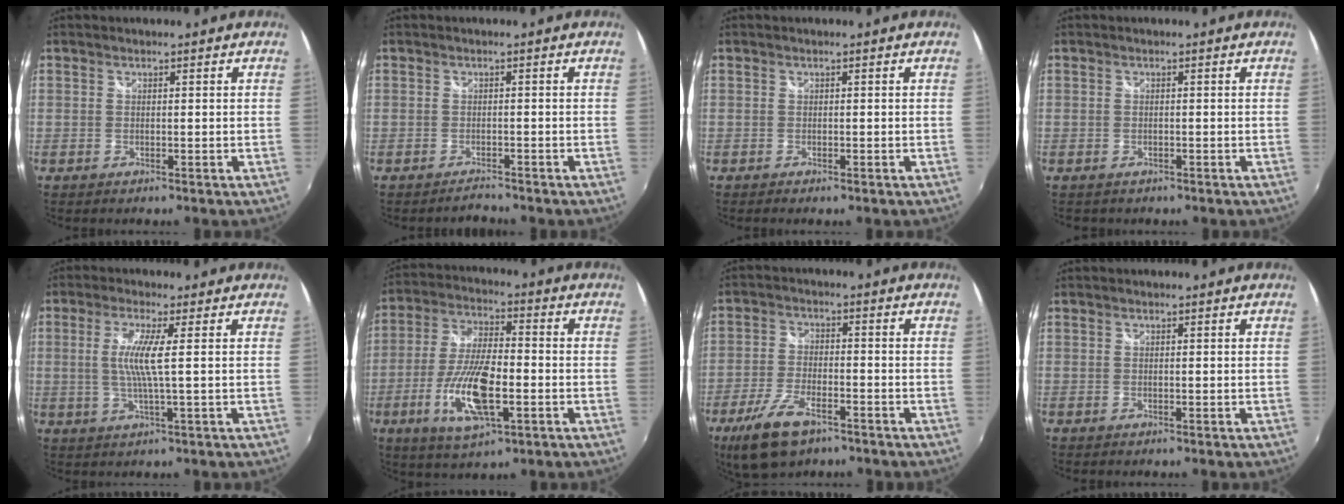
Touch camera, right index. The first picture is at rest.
{"total": 1.6, "force": [-1.5, 0.4, -0.1], "torque": [-0.003, 0.001, -0.028]}
{"total": 0.6, "force": [-0.4, 0.3, 0.2], "torque": [-0.007, -0.004, -0.010]}
{"total": 0.9, "force": [-0.5, 0.8, 0.2], "torque": [-0.007, -0.001, -0.004]}
{"total": 5.8, "force": [0.6, -0.5, 5.8], "torque": [-0.121, -0.006, 0.012]}
{"total": 14.2, "force": [-4.6, 4.8, 12.5], "torque": [-0.260, -0.011, -0.085]}
{"total": 10.7, "force": [-6.7, 4.5, 6.9], "torque": [-0.165, -0.018, -0.125]}
{"total": 0.0}